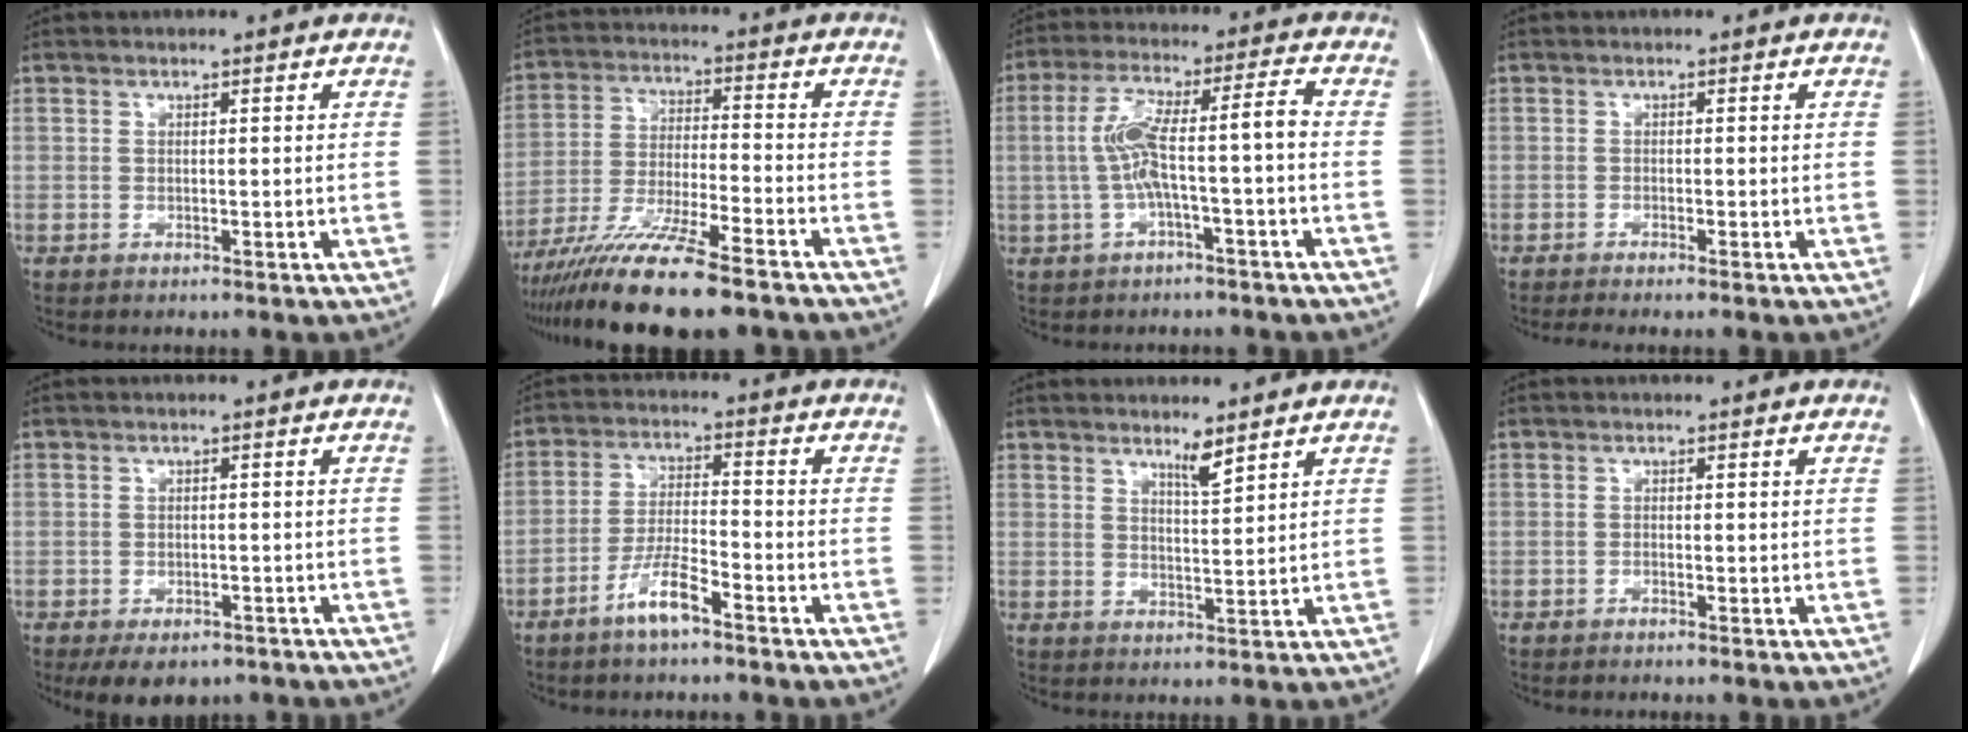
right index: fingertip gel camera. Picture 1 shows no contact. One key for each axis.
{"total": 15.4, "fx": -12.2, "fy": 0.7, "fz": 9.3, "tx": -0.179, "ty": -0.038, "tz": -0.210}
{"total": 8.6, "fx": -1.3, "fy": 0.6, "fz": 8.5, "tx": -0.170, "ty": 0.037, "tz": -0.022}
{"total": 2.8, "fx": -2.4, "fy": -0.2, "fz": 1.5, "tx": -0.020, "ty": -0.004, "tz": -0.036}
{"total": 7.2, "fx": -5.3, "fy": 3.8, "fz": 3.0, "tx": -0.032, "ty": 0.000, "tz": -0.070}
{"total": 6.4, "fx": -4.3, "fy": 0.7, "fz": 4.7, "tx": -0.099, "ty": -0.003, "tz": -0.084}
{"total": 2.7, "fx": 2.2, "fy": -0.1, "fz": 1.6, "tx": -0.032, "ty": -0.009, "tz": 0.042}
{"total": 0.6, "fx": -0.5, "fy": -0.1, "fz": 0.3, "tx": -0.007, "ty": 0.001, "tz": -0.011}